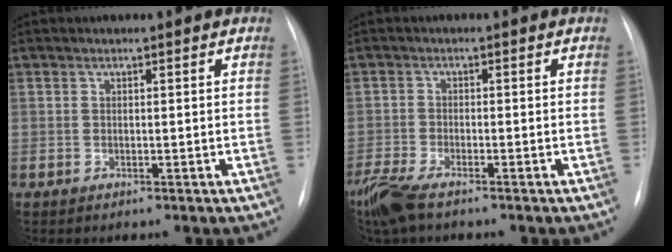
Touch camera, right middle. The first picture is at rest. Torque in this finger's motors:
{"motor_torque": [1.10, -1.04, 0.50, 0.18]}